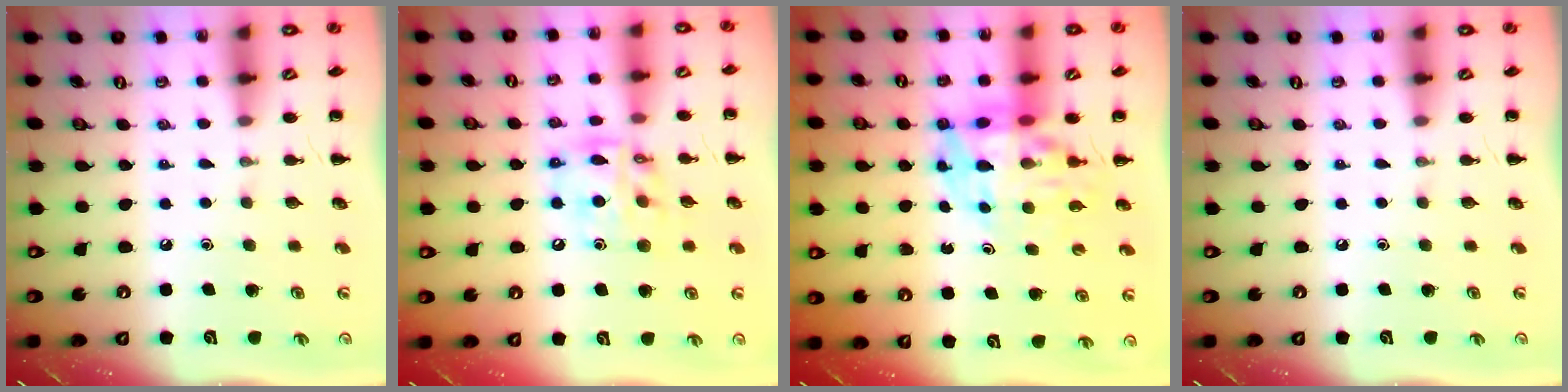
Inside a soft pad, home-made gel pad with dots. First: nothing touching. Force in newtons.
{"total": 13.6, "press": 13.3, "slide": 3.0}
{"total": 12.3, "press": 11.9, "slide": 3.2}
{"total": 0.0}